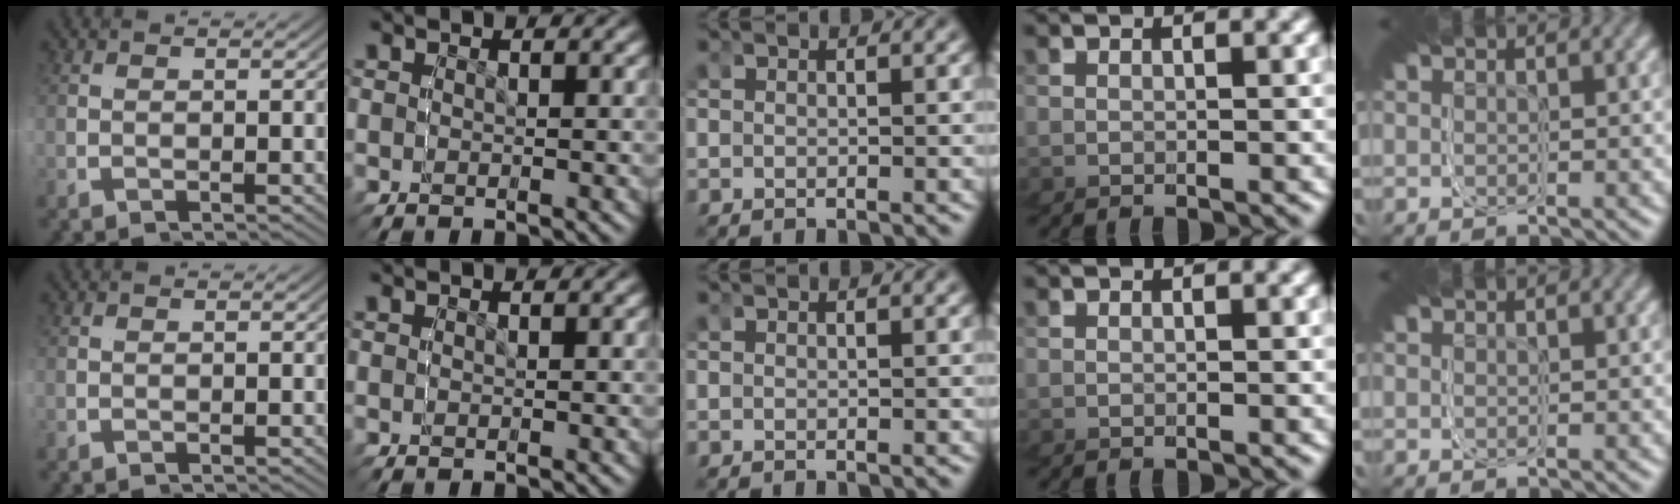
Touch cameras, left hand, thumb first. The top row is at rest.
{}